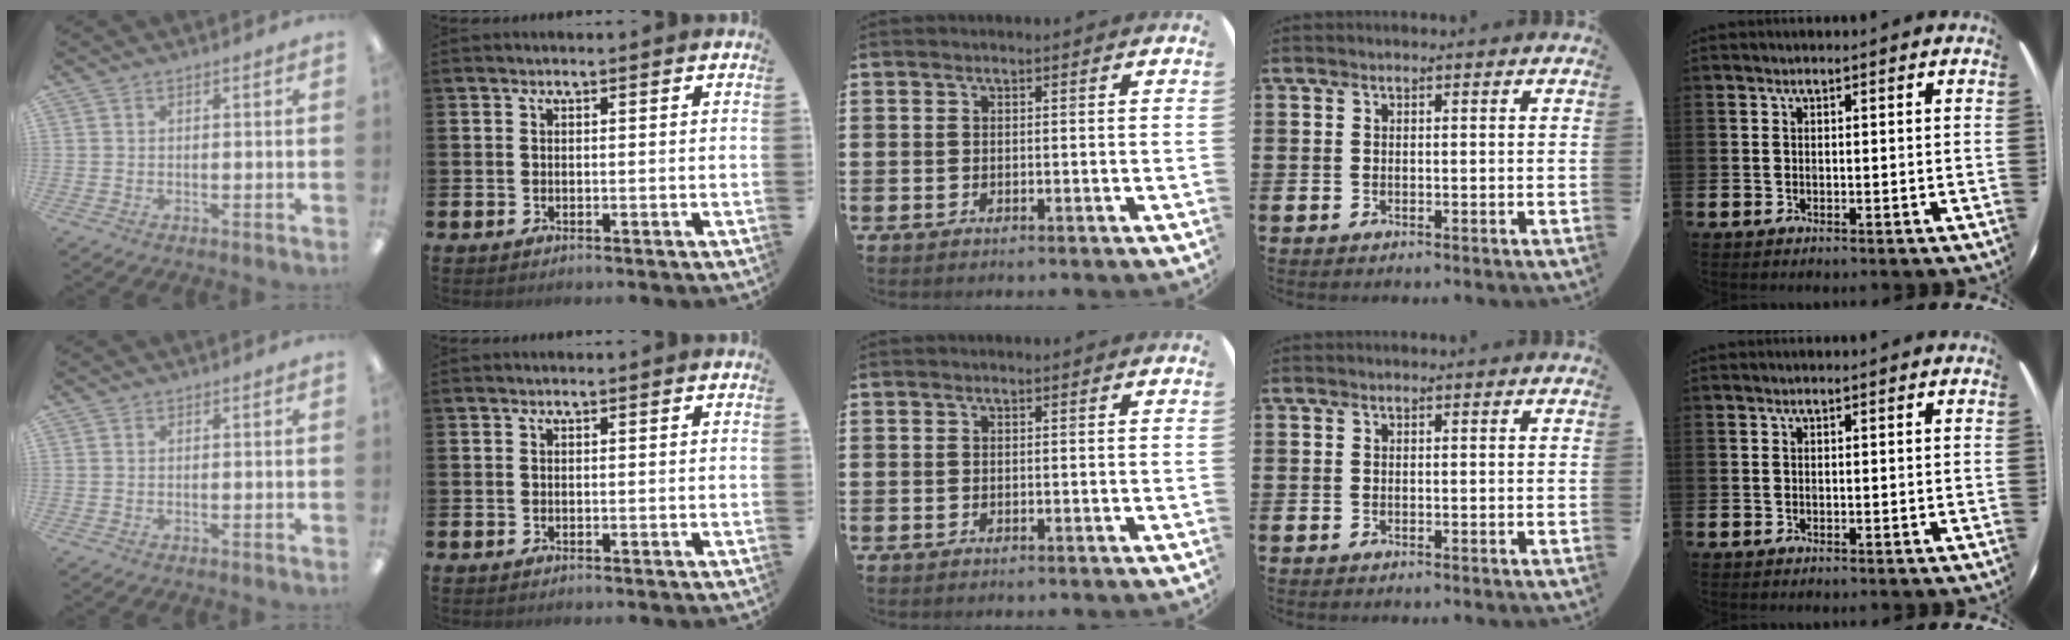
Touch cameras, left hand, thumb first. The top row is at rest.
{}